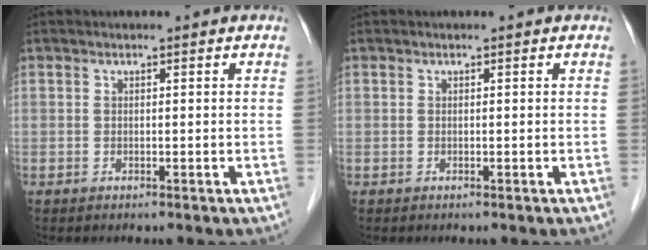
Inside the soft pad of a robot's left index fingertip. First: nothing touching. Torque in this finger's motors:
{"motor_torque": [0.00, 0.00, 0.00, 0.00]}